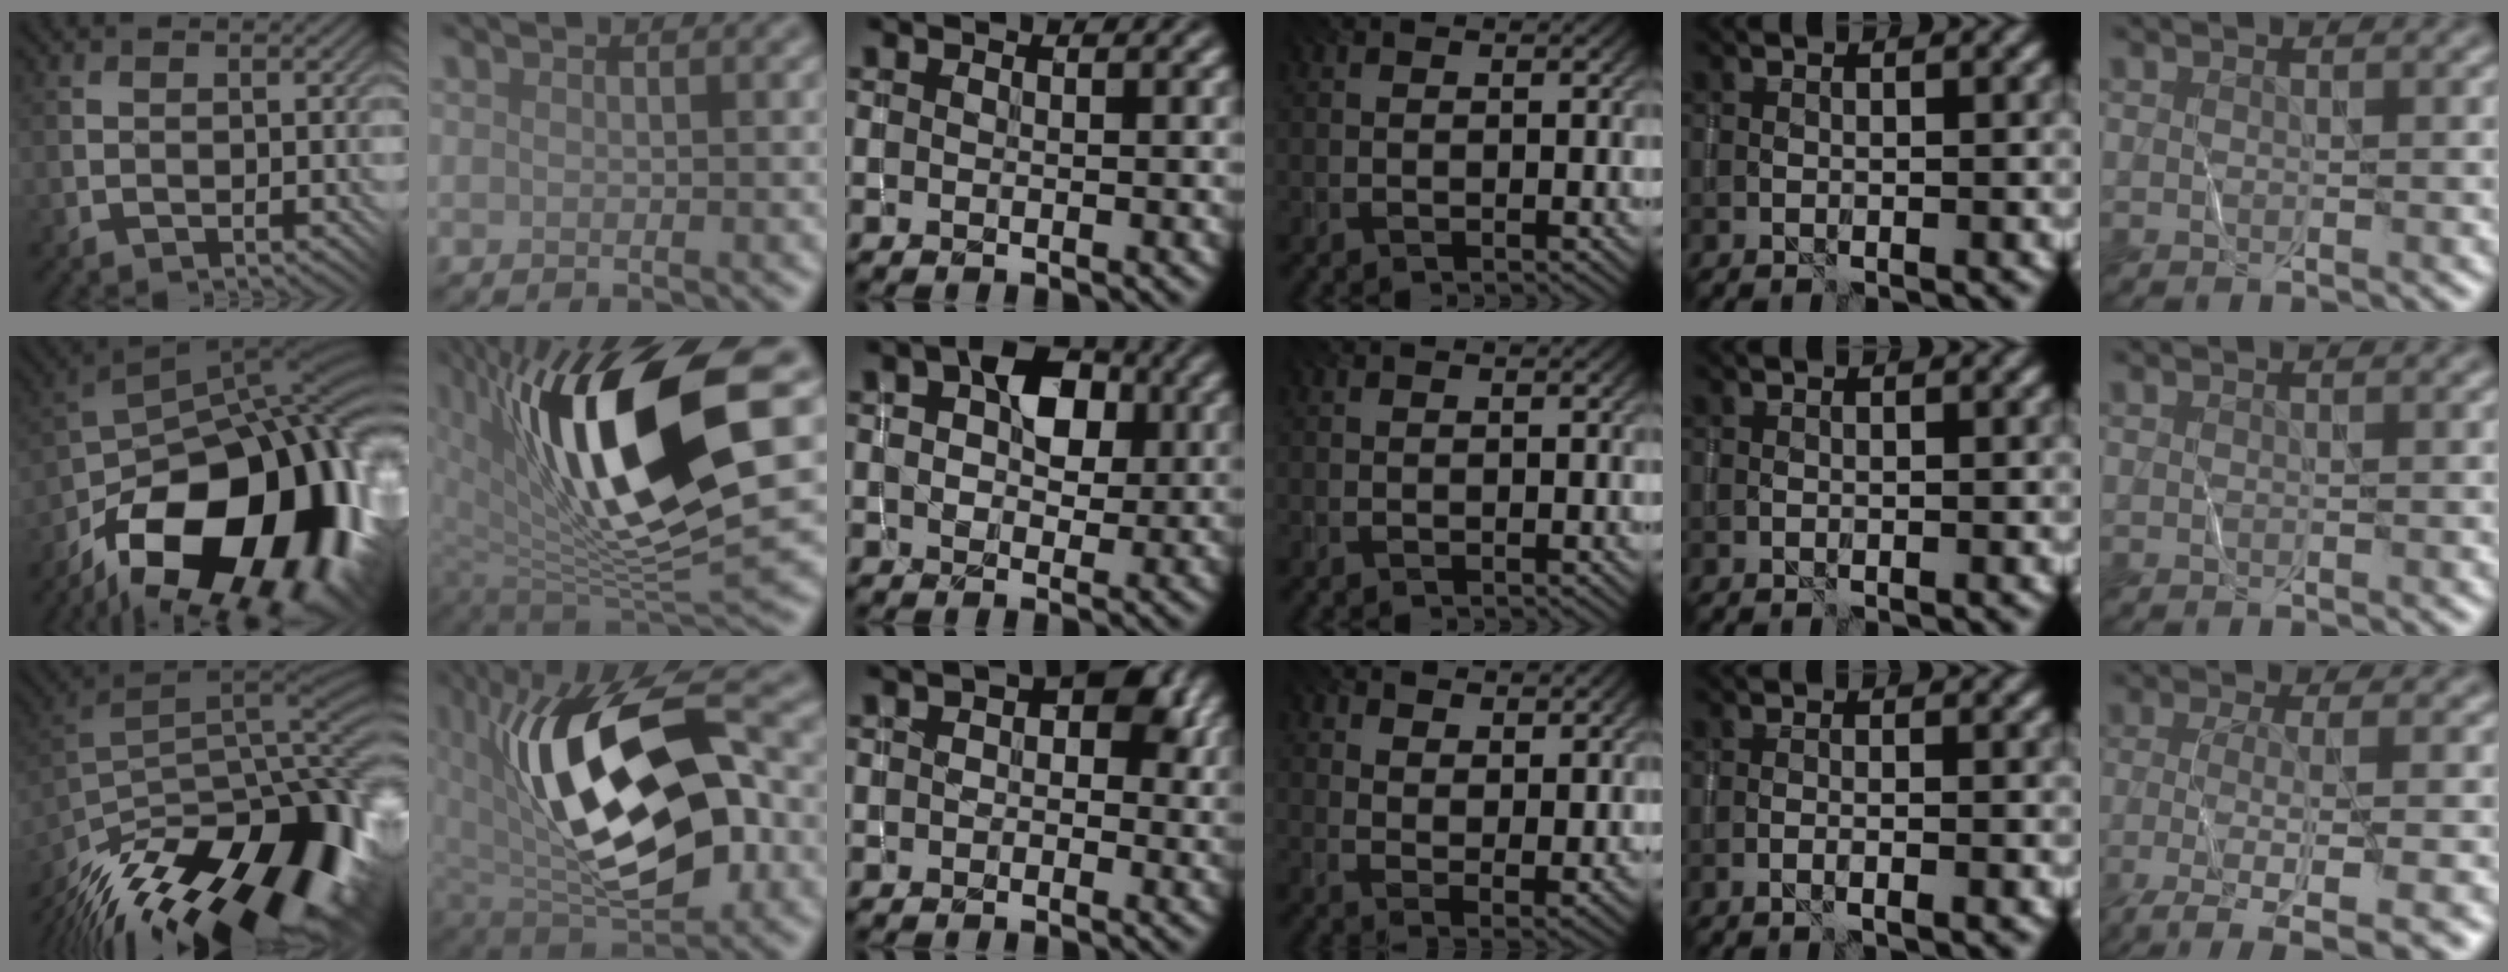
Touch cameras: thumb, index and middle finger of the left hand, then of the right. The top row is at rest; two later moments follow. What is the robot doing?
{"motion": "wrap", "object": "yarn"}